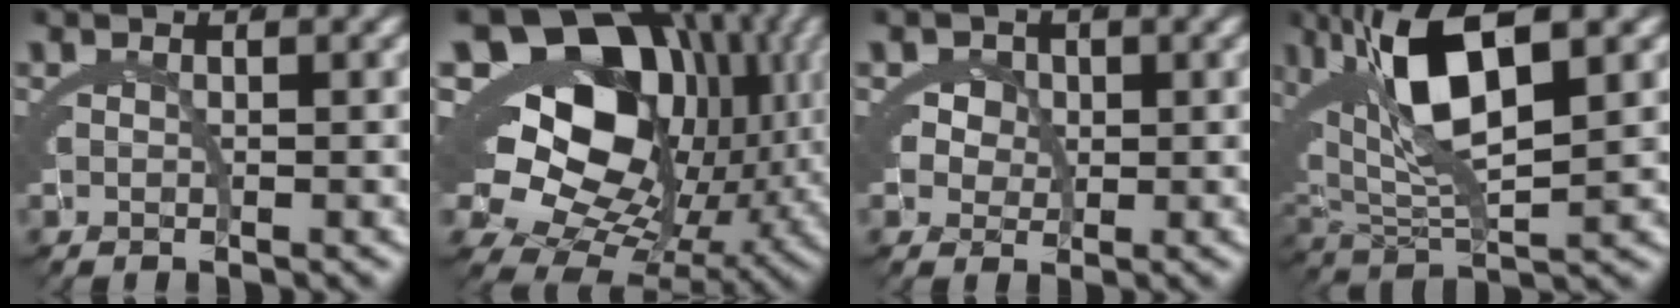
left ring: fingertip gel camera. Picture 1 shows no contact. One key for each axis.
{"total": 23.0, "fx": 3.0, "fy": 16.8, "fz": 15.4, "tx": -0.252, "ty": -0.015, "tz": 0.045}
{"total": 5.3, "fx": 0.9, "fy": 4.7, "fz": 2.3, "tx": -0.052, "ty": -0.010, "tz": 0.012}
{"total": 10.6, "fx": 5.2, "fy": 3.4, "fz": 8.7, "tx": -0.173, "ty": 0.018, "tz": 0.089}